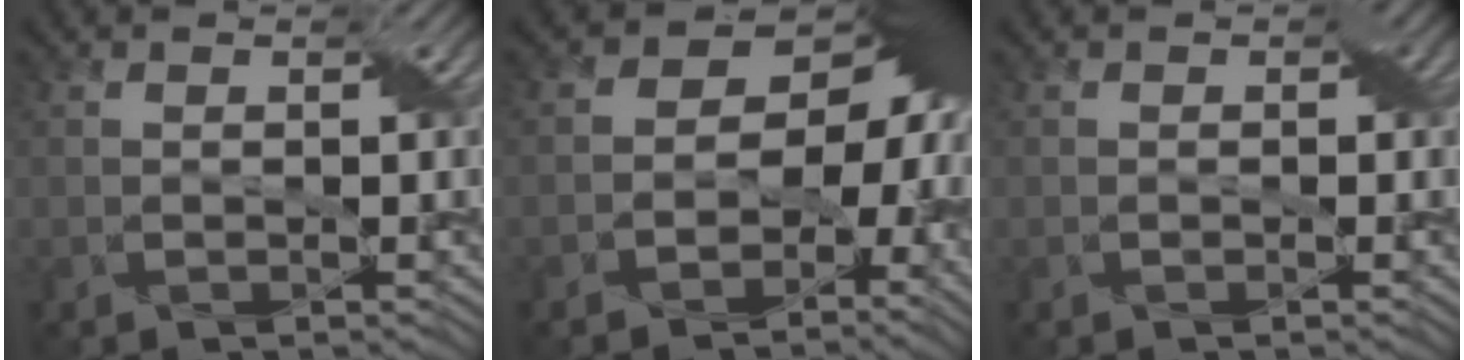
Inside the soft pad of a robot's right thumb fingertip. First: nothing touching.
{"total": 12.0, "force": [-1.5, 8.7, 8.1], "torque": [-0.072, -0.012, -0.036]}
{"total": 1.1, "force": [0.0, 0.8, 0.7], "torque": [-0.005, -0.001, -0.001]}